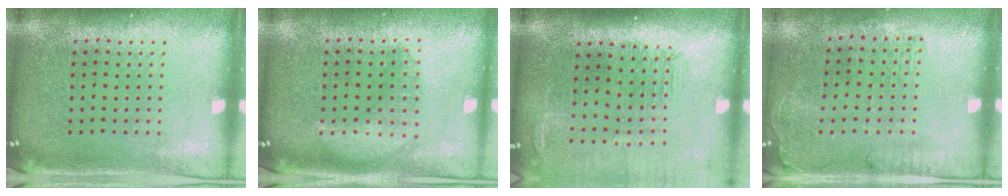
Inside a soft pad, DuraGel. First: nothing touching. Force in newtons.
{"total": 2.8, "press": 2.8, "slide": 0.3}
{"total": 1.4, "press": 1.4, "slide": 0.1}
{"total": 1.4, "press": 1.3, "slide": 0.5}